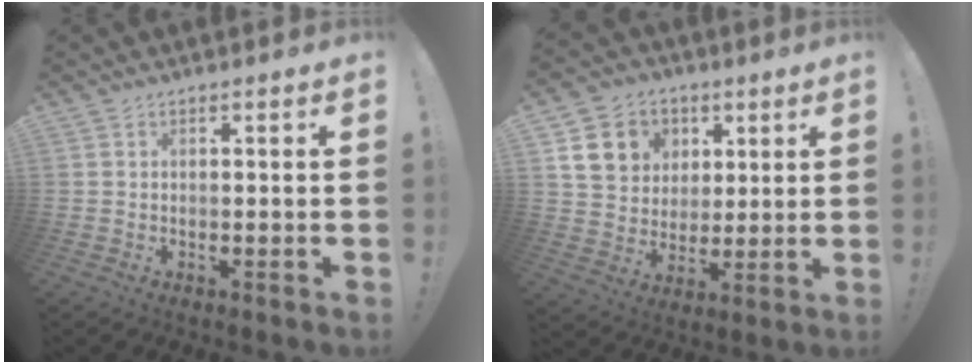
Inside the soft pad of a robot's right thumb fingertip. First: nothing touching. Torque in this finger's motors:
{"motor_torque": [0.22, 0.28, 0.73, 0.45, 0.01]}